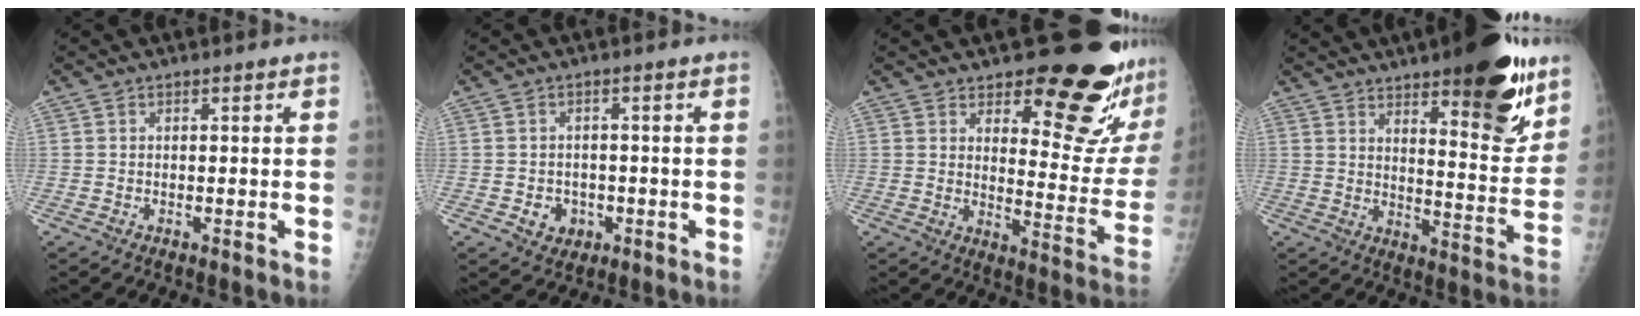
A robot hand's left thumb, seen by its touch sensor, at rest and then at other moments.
{"total": 3.9, "force": [-1.2, 3.4, 1.6], "torque": [-0.006, 0.006, -0.010]}
{"total": 20.3, "force": [15.0, 6.5, 12.1], "torque": [-0.114, -0.123, 0.190]}
{"total": 19.3, "force": [12.0, 5.6, 14.0], "torque": [-0.152, -0.076, 0.172]}